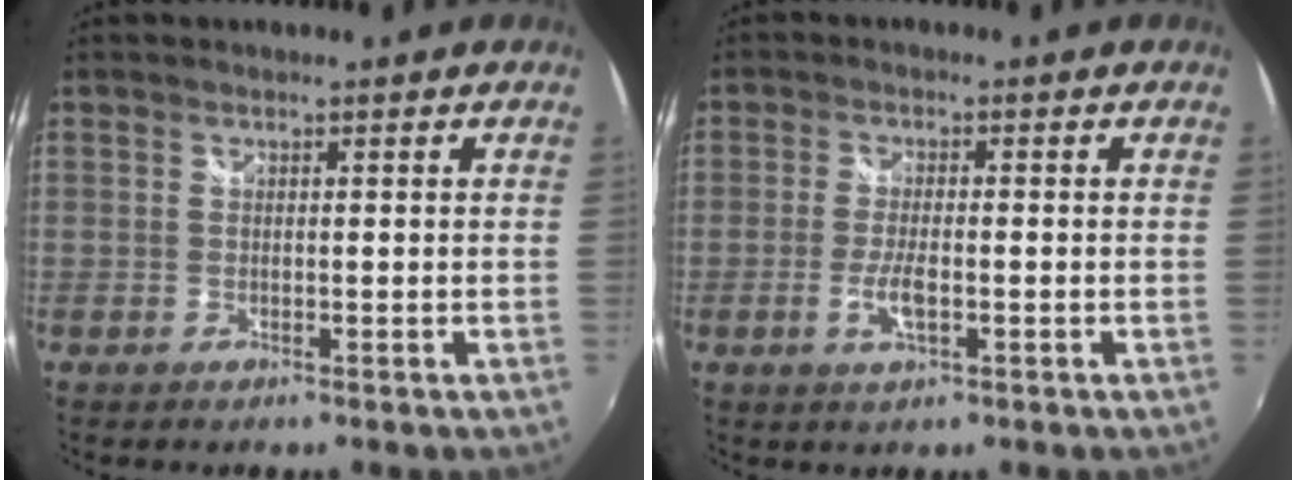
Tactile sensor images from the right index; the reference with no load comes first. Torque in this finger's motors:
{"motor_torque": [0.58, -0.07, 0.31, 0.08]}